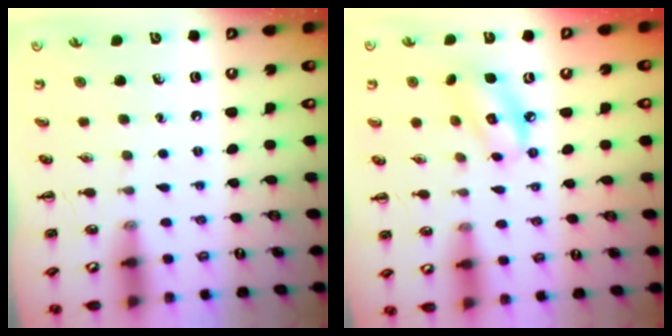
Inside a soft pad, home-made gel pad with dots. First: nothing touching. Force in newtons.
{"total": 6.8, "press": 6.7, "slide": 1.3}